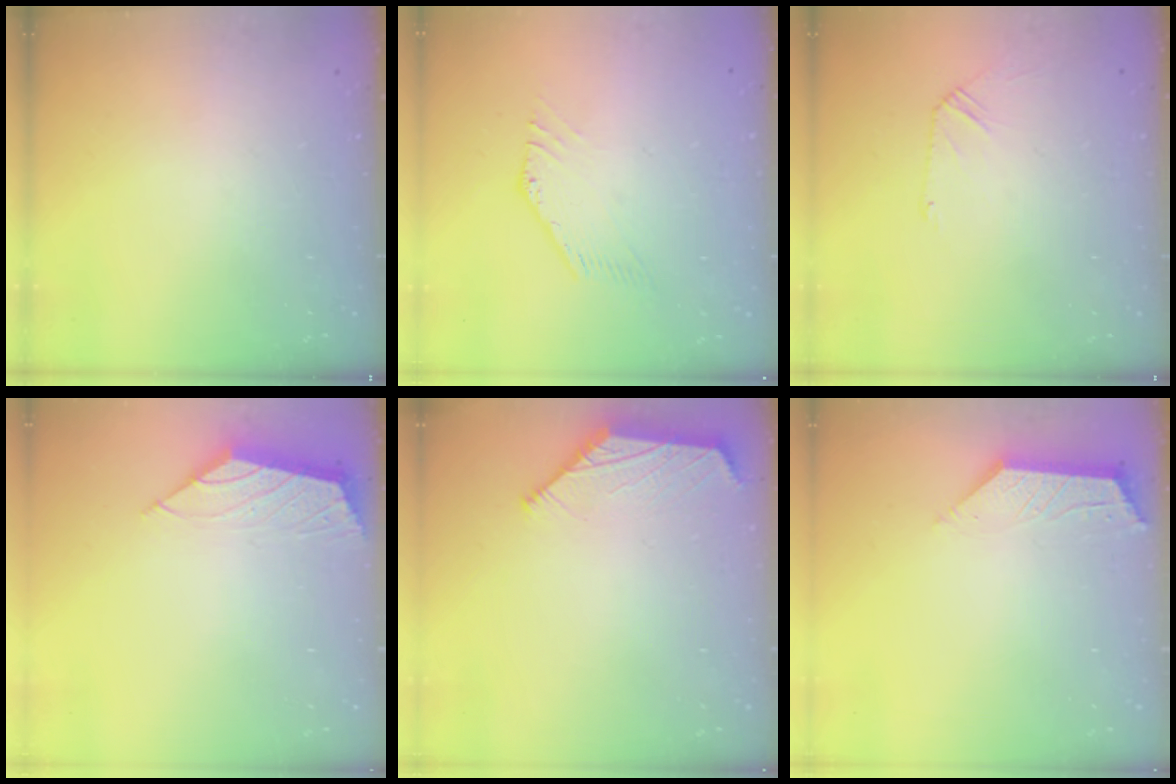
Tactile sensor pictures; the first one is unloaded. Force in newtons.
{"total": 0.6, "press": 0.5, "slide": 0.3}
{"total": 4.4, "press": 4.3, "slide": 0.8}
{"total": 1.8, "press": 1.8, "slide": 0.5}
{"total": 0.0}
{"total": 2.7, "press": 2.7, "slide": 0.5}